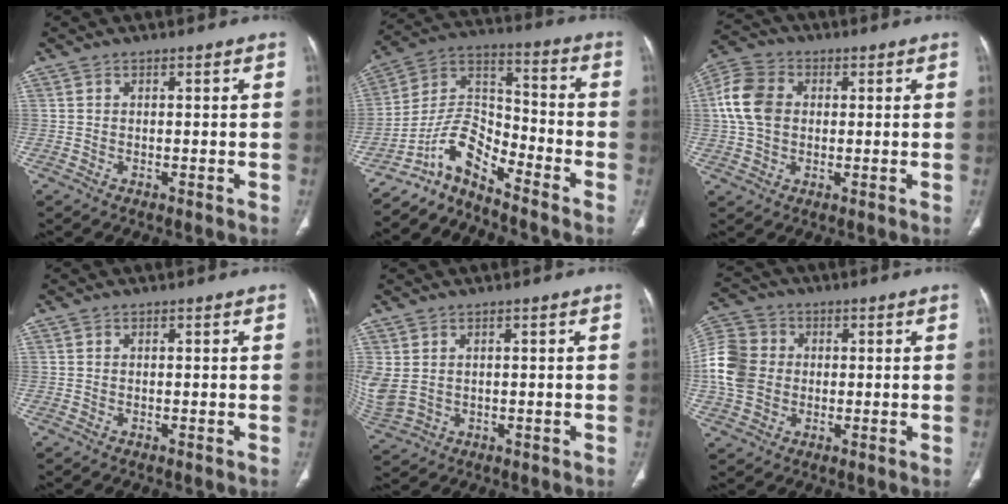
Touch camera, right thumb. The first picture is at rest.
{"total": 9.3, "force": [-7.7, 2.8, 4.2], "torque": [-0.074, 0.096, -0.157]}
{"total": 9.5, "force": [1.1, 7.2, 6.2], "torque": [-0.124, 0.020, 0.015]}
{"total": 0.0}
{"total": 6.7, "force": [0.7, 4.8, 4.6], "torque": [-0.119, 0.000, 0.030]}
{"total": 11.8, "force": [-0.2, 9.9, 6.5], "torque": [-0.135, 0.020, -0.007]}